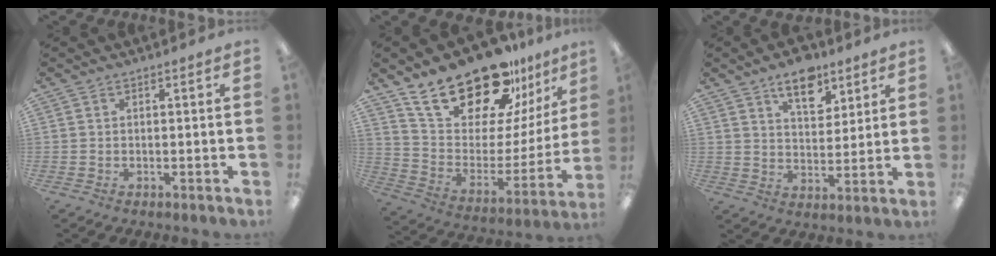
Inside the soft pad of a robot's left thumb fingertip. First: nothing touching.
{"total": 24.6, "force": [19.8, 9.6, 11.0], "torque": [-0.183, -0.133, 0.351]}
{"total": 10.2, "force": [7.2, 5.1, 5.1], "torque": [-0.064, -0.037, 0.124]}